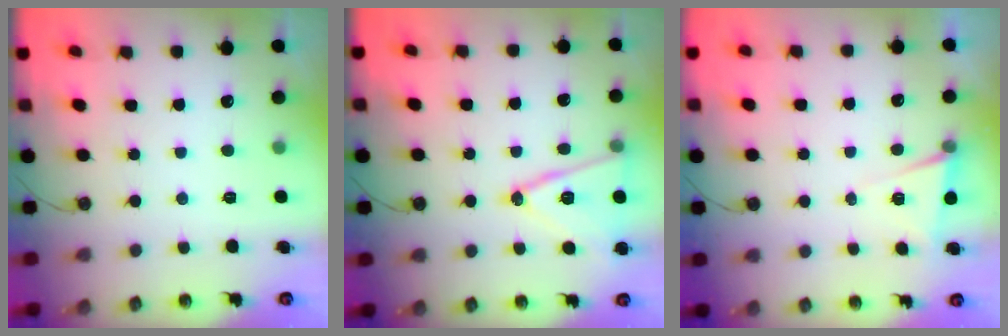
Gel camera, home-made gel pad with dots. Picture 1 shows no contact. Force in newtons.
{"total": 14.7, "press": 14.4, "slide": 3.4}
{"total": 5.3, "press": 3.6, "slide": 3.8}